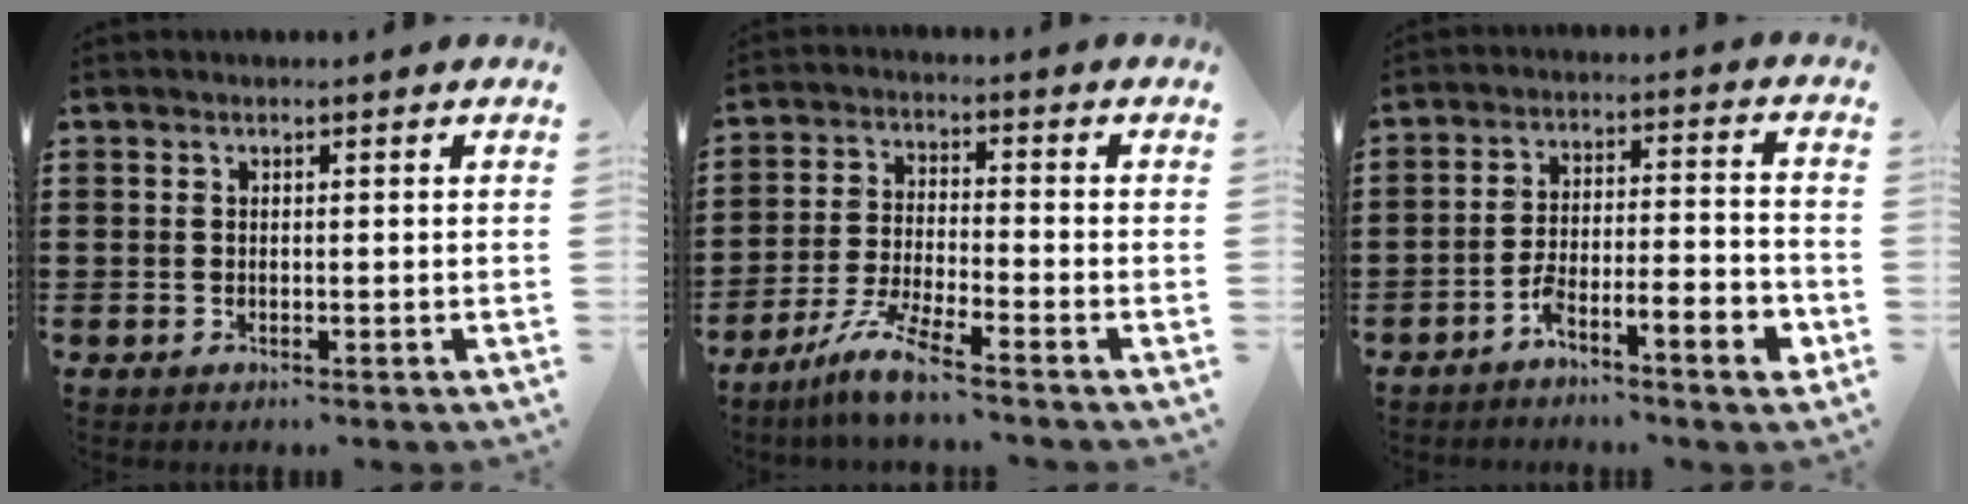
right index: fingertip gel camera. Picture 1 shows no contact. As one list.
[{"total": 6.5, "force": [-5.3, 0.0, 3.9], "torque": [-0.097, -0.017, -0.106]}, {"total": 6.5, "force": [-4.6, 1.1, 4.4], "torque": [-0.080, 0.004, -0.087]}]